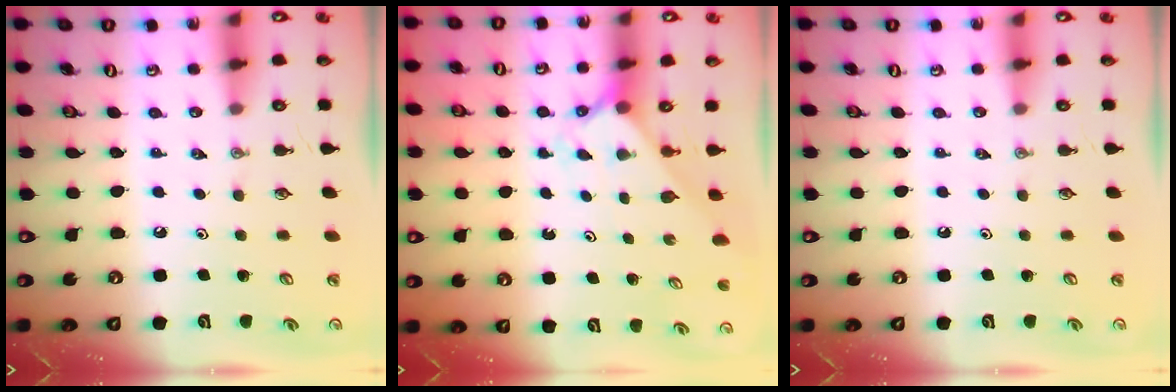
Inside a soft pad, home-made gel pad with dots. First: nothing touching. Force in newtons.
{"total": 2.1, "press": 2.1, "slide": 0.2}
{"total": 0.0}